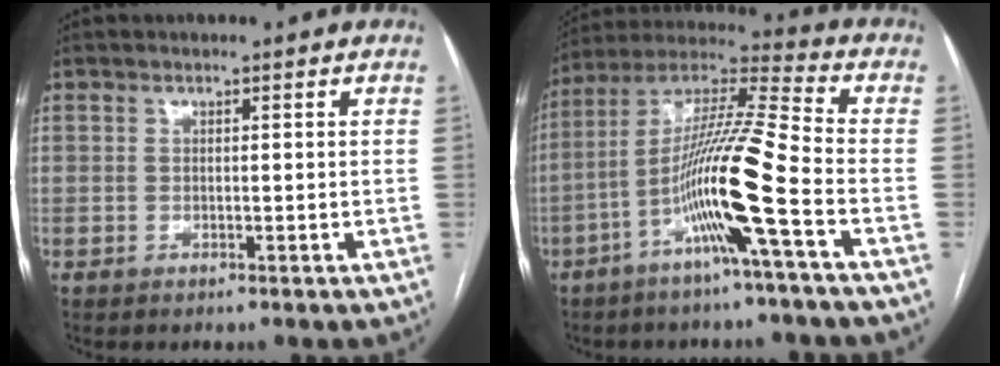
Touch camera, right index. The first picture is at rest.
{"total": 15.0, "force": [-5.5, -1.1, 14.0], "torque": [-0.266, 0.003, -0.110]}